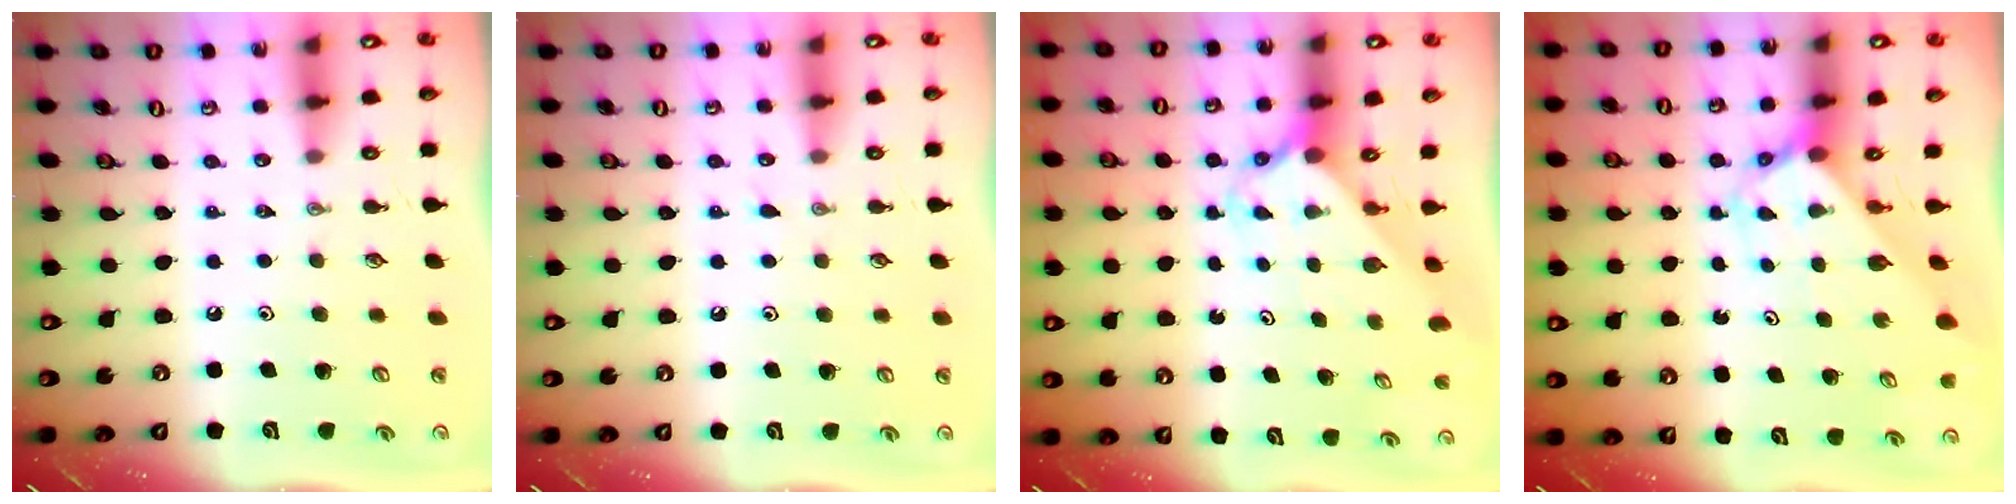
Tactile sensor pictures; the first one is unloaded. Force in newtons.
{"total": 4.6, "press": 4.5, "slide": 0.5}
{"total": 2.3, "press": 2.3, "slide": 0.2}
{"total": 2.7, "press": 2.7, "slide": 0.3}